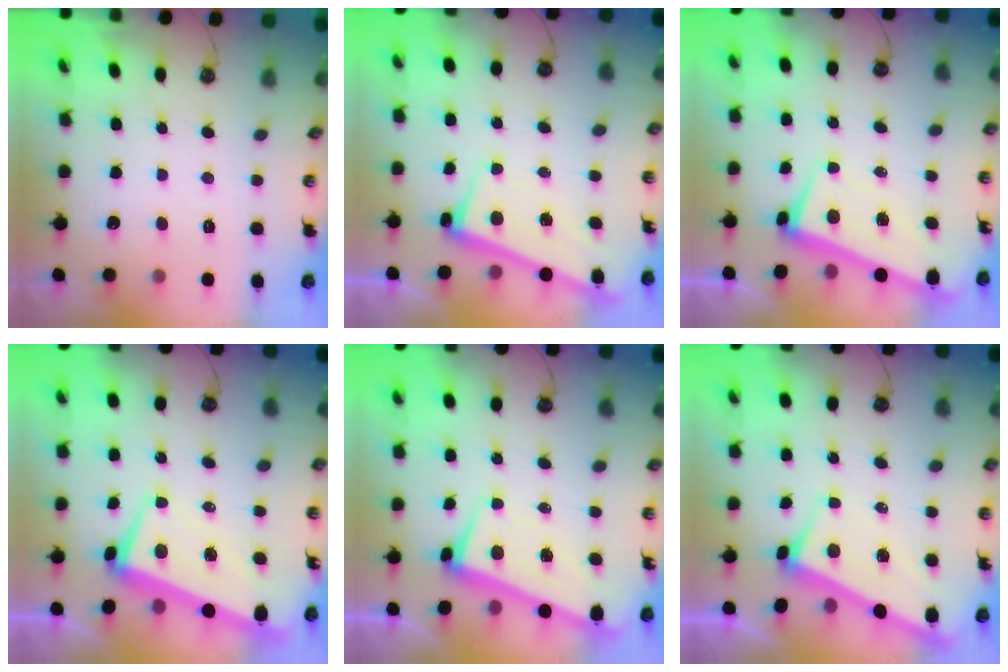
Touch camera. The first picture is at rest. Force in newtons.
{"total": 2.4, "press": 2.3, "slide": 0.9}
{"total": 2.0, "press": 1.8, "slide": 0.8}
{"total": 3.8, "press": 3.1, "slide": 2.1}
{"total": 2.0, "press": 1.8, "slide": 0.8}
{"total": 3.8, "press": 3.8, "slide": 0.1}